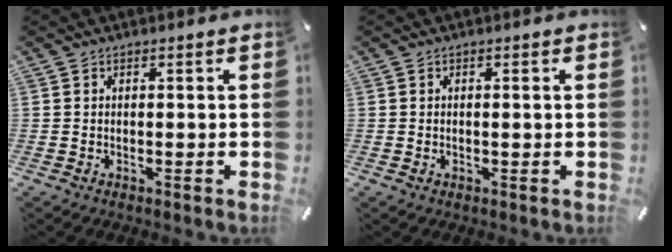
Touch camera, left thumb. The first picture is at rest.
{"total": 0.7, "force": [0.0, 0.2, 0.7], "torque": [-0.012, 0.000, 0.000]}